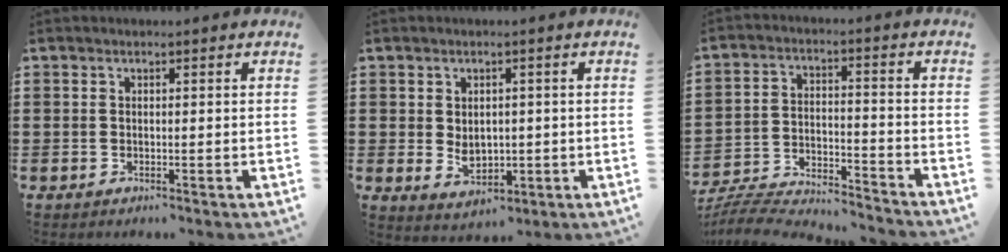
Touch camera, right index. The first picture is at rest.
{"total": 3.3, "force": [0.0, 2.5, 2.1], "torque": [-0.031, -0.001, -0.004]}
{"total": 6.1, "force": [-6.0, 0.3, 1.1], "torque": [-0.036, -0.005, -0.124]}